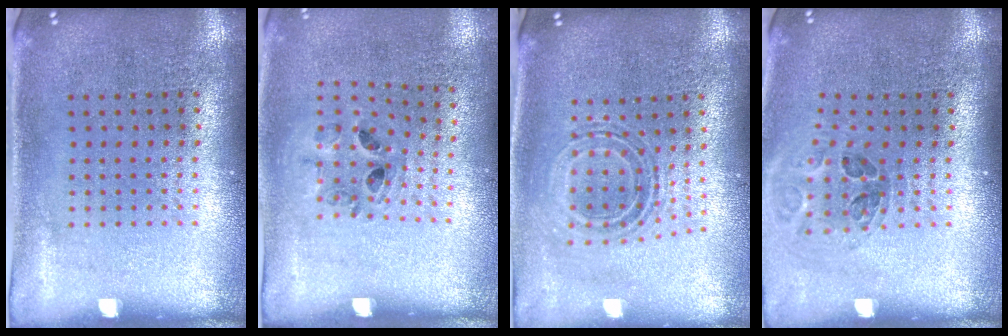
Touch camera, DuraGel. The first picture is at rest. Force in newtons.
{"total": 0.8, "press": 0.8, "slide": 0.3}
{"total": 0.7, "press": 0.7, "slide": 0.2}
{"total": 1.0, "press": 1.0, "slide": 0.1}